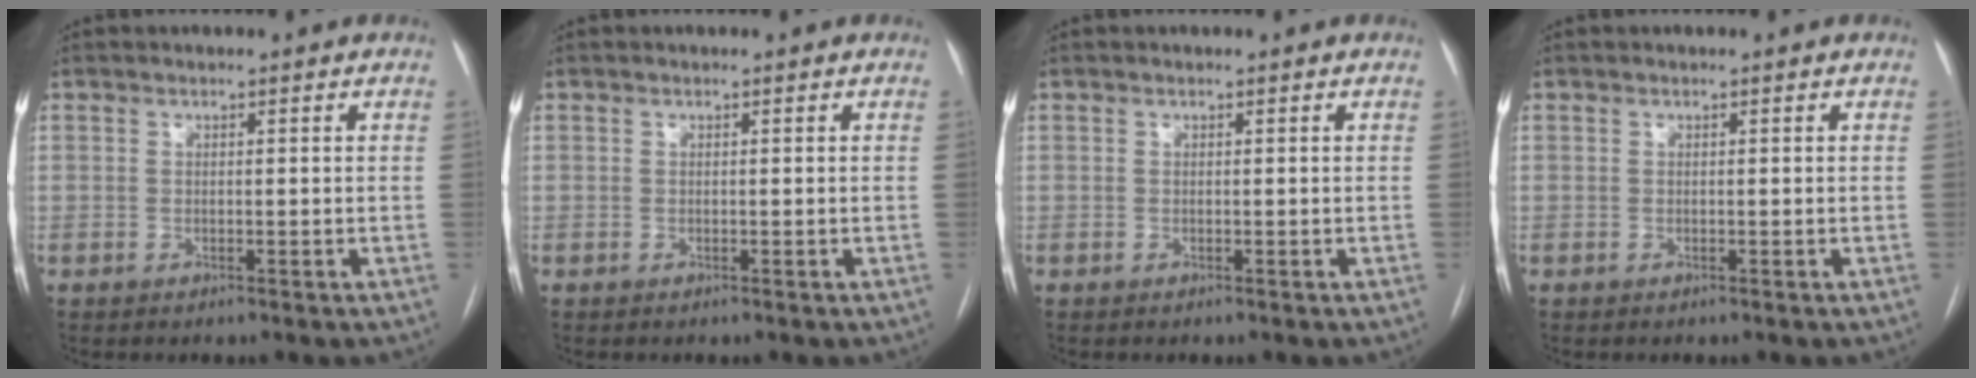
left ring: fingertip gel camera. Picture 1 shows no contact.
{"total": 0.0}
{"total": 0.0}
{"total": 0.0}